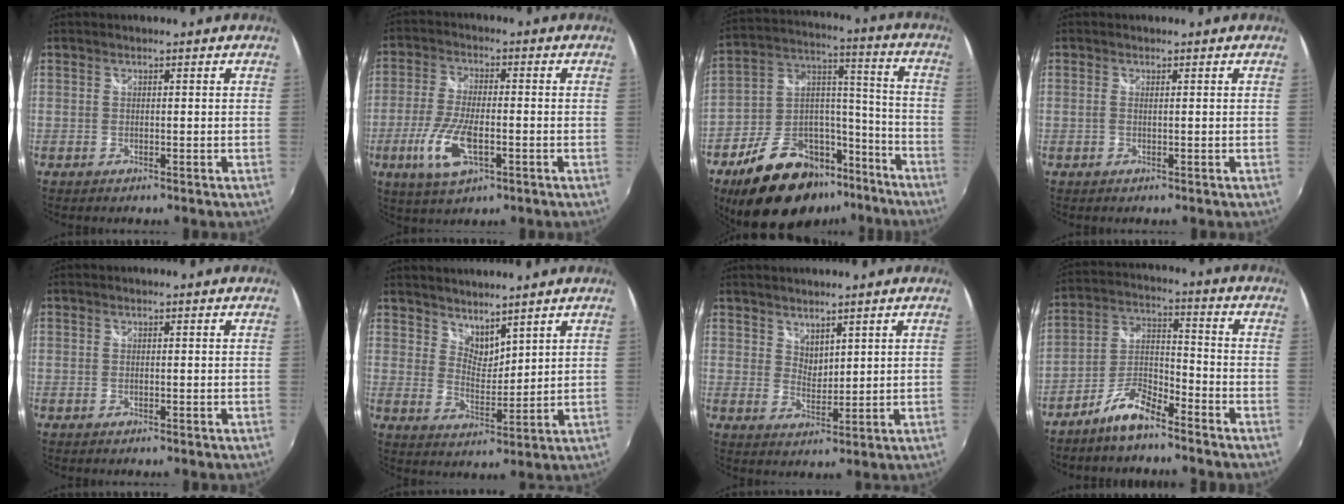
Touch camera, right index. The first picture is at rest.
{"total": 10.1, "force": [-3.6, 3.7, 8.7], "torque": [-0.186, -0.012, -0.067]}
{"total": 21.9, "force": [-15.2, 11.7, 10.5], "torque": [-0.201, 0.061, -0.220]}
{"total": 0.5, "force": [0.1, -0.1, 0.5], "torque": [-0.012, -0.001, 0.000]}
{"total": 0.0}
{"total": 5.4, "force": [4.8, 1.9, 1.5], "torque": [-0.014, -0.002, 0.089]}
{"total": 3.3, "force": [2.8, 1.4, 0.9], "torque": [-0.009, -0.002, 0.052]}
{"total": 7.9, "force": [-6.5, 1.8, 4.2], "torque": [-0.102, 0.022, -0.126]}